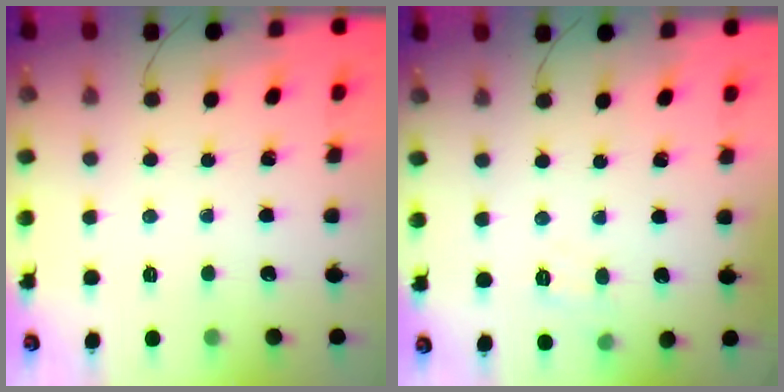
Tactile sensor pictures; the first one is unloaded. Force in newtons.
{"total": 4.1, "press": 3.8, "slide": 1.6}